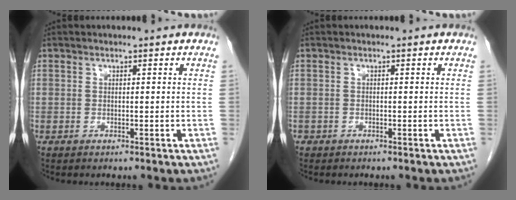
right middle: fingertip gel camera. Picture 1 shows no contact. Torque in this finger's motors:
{"motor_torque": [-0.01, 0.06, -0.01, 0.01]}